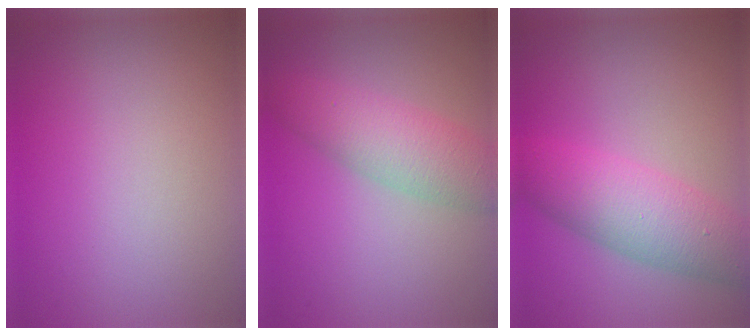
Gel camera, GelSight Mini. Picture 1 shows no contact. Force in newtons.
{"total": 4.6, "press": 4.6, "slide": 0.1}
{"total": 5.9, "press": 5.8, "slide": 0.3}